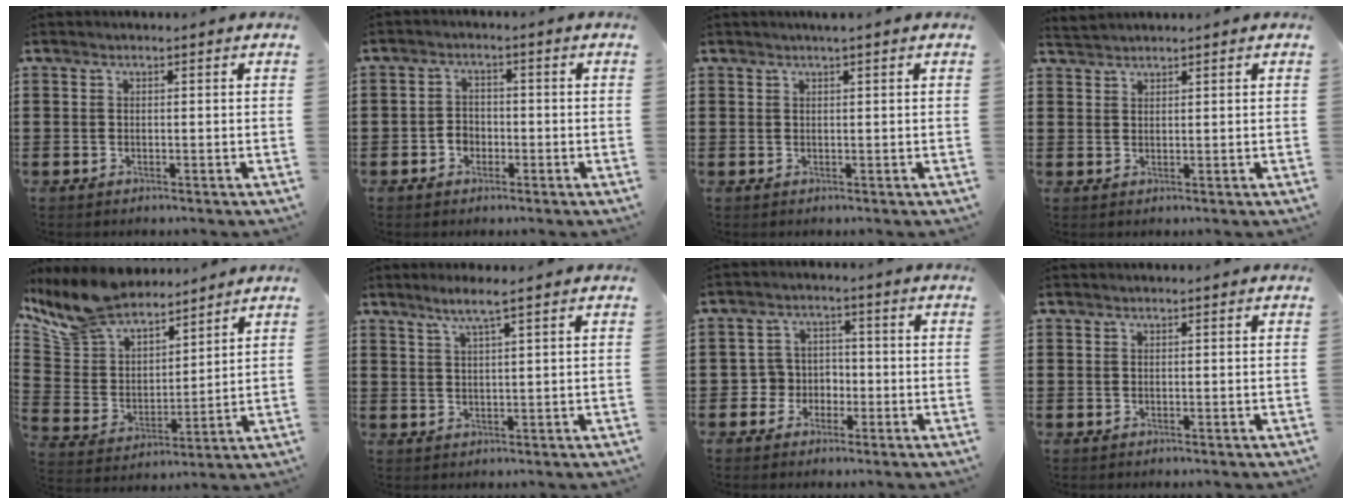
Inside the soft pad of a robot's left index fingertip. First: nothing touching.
{"total": 2.3, "force": [-0.9, 1.9, 0.9], "torque": [-0.023, 0.003, -0.021]}
{"total": 1.0, "force": [0.8, -0.1, 0.7], "torque": [-0.013, -0.001, 0.014]}
{"total": 1.6, "force": [1.6, 0.1, 0.0], "torque": [-0.004, 0.003, 0.032]}
{"total": 10.0, "force": [9.4, 3.1, 1.6], "torque": [-0.082, -0.058, 0.178]}
{"total": 3.3, "force": [2.2, -0.3, 2.4], "torque": [-0.051, 0.002, 0.038]}
{"total": 3.8, "force": [-1.4, 3.4, 0.9], "torque": [-0.030, 0.007, -0.031]}
{"total": 0.0}